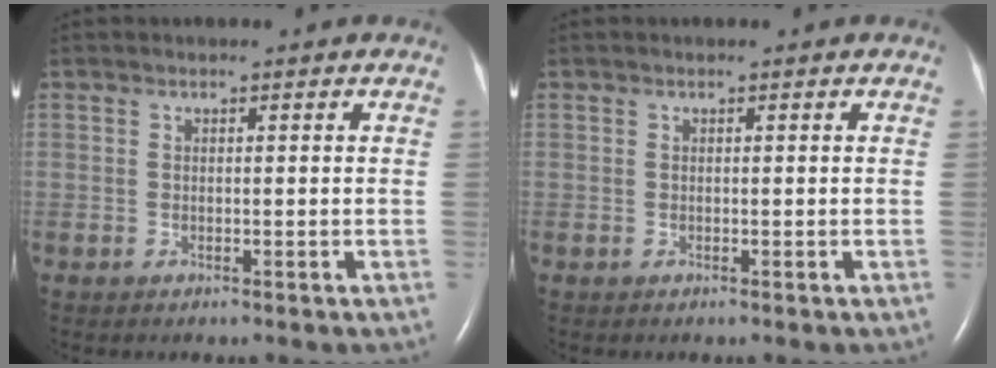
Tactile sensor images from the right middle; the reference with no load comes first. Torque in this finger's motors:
{"motor_torque": [-0.04, 0.06, 0.00, 0.00]}